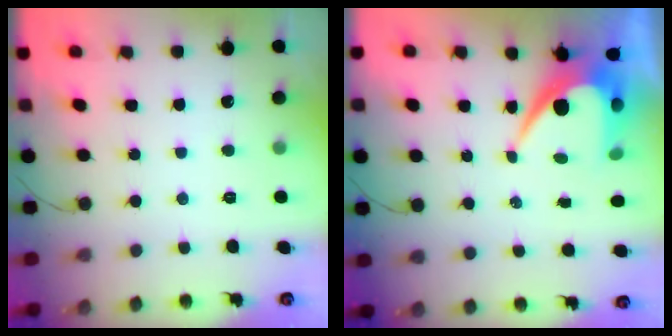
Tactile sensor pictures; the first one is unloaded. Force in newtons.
{"total": 9.9, "press": 9.9, "slide": 0.8}